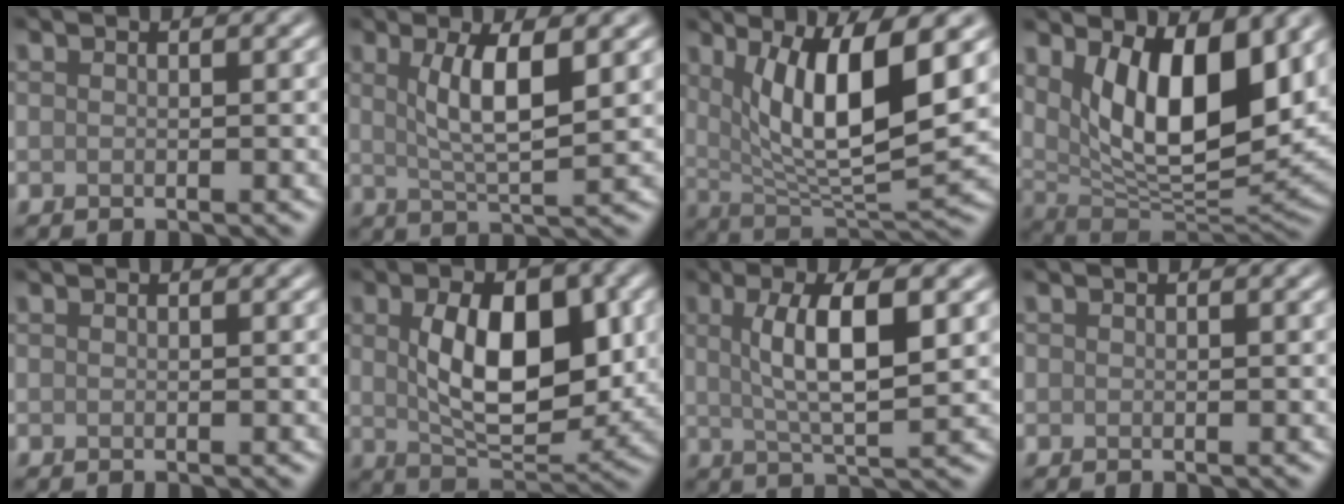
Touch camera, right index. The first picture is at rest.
{"total": 5.3, "force": [1.6, 1.3, 4.8], "torque": [-0.090, -0.005, 0.031]}
{"total": 8.6, "force": [2.9, 2.4, 7.8], "torque": [-0.133, -0.022, 0.060]}
{"total": 10.1, "force": [3.3, 4.5, 8.4], "torque": [-0.136, -0.029, 0.065]}
{"total": 0.0}
{"total": 9.0, "force": [1.1, 4.7, 7.6], "torque": [-0.133, -0.007, 0.027]}
{"total": 6.8, "force": [1.5, 1.7, 6.4], "torque": [-0.108, 0.004, 0.028]}
{"total": 0.0}